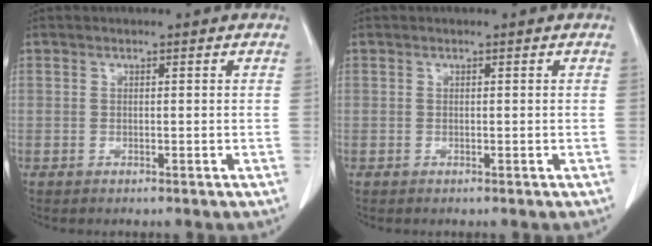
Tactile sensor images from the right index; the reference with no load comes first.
{"total": 0.0}